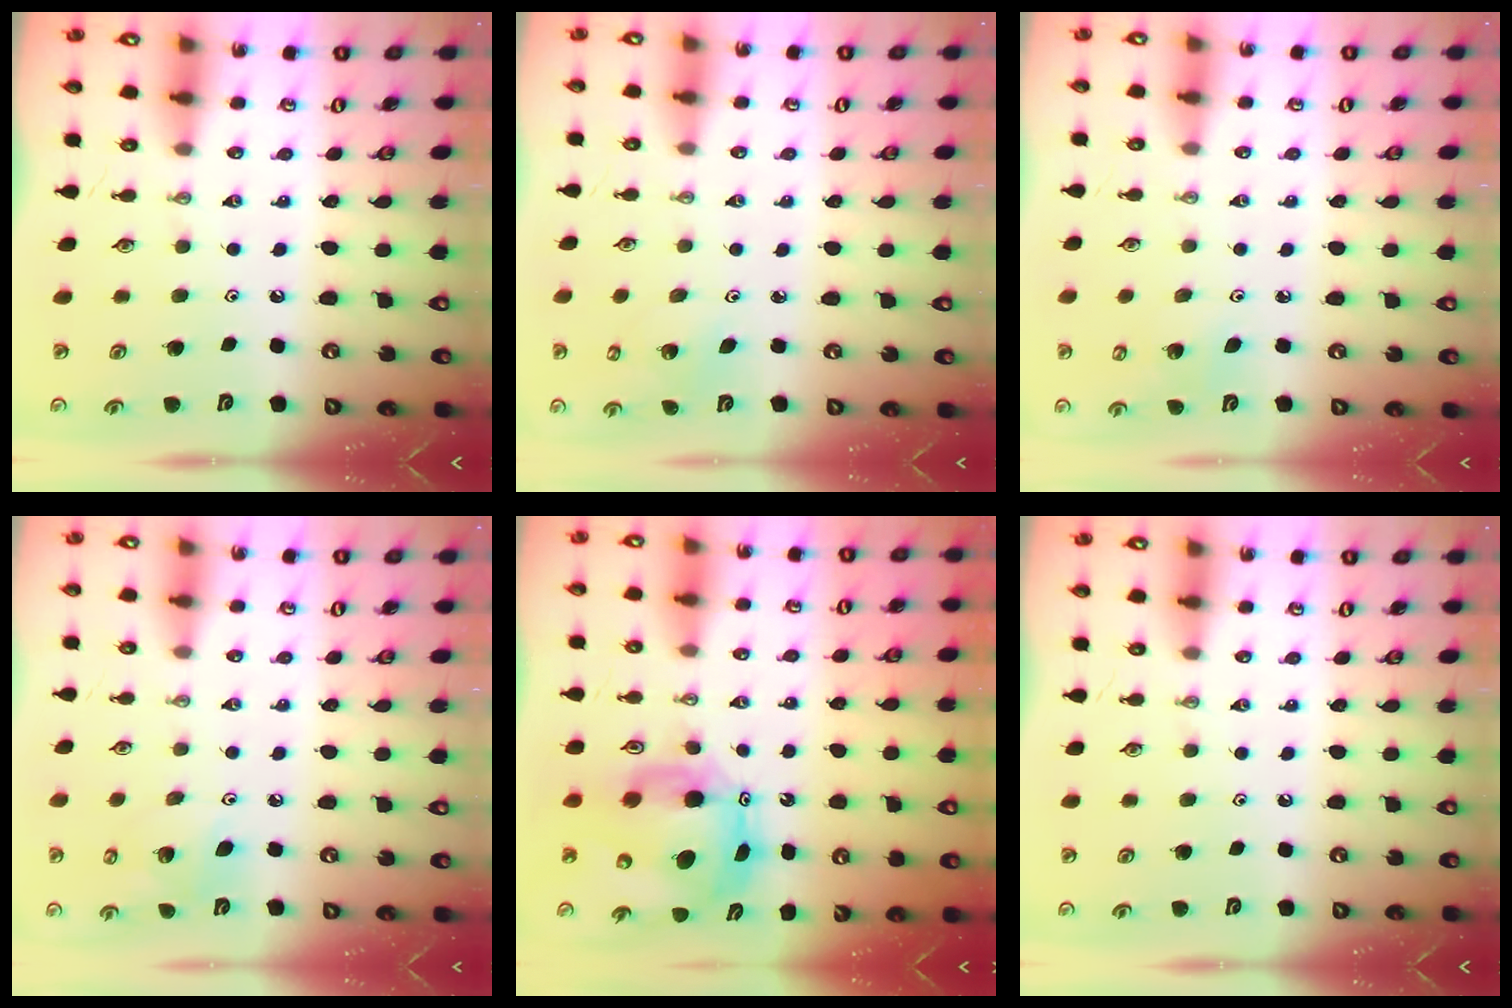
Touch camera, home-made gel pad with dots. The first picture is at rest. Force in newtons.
{"total": 2.3, "press": 2.3, "slide": 0.2}
{"total": 5.4, "press": 5.3, "slide": 1.3}
{"total": 7.9, "press": 7.7, "slide": 1.6}
{"total": 11.3, "press": 11.2, "slide": 1.1}
{"total": 0.0}